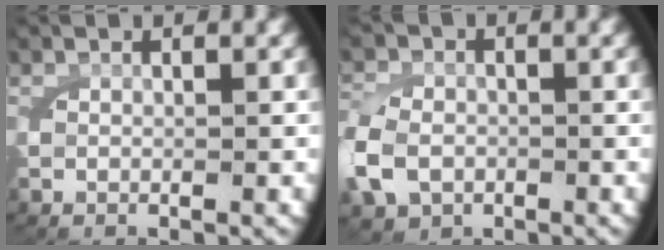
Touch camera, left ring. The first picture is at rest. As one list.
[{"total": 3.3, "force": [-1.0, 2.7, 1.5], "torque": [-0.048, -0.010, -0.011]}]